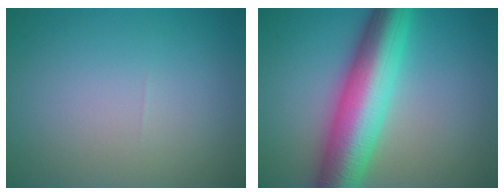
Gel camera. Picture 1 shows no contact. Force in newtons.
{"total": 10.1, "press": 10.1, "slide": 0.2}